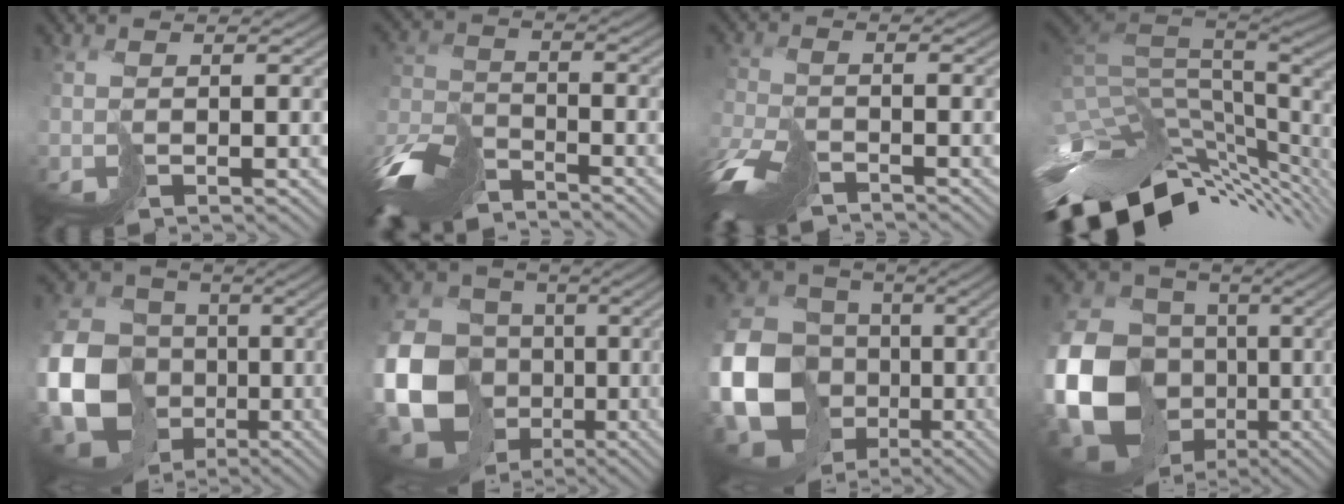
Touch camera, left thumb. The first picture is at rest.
{"total": 11.6, "force": [-9.5, 4.4, 4.8], "torque": [-0.119, -0.020, -0.191]}
{"total": 7.6, "force": [-6.1, 2.7, 3.7], "torque": [-0.093, -0.022, -0.122]}
{"total": 12.2, "force": [-2.6, 6.4, 10.1], "torque": [-0.210, -0.019, -0.031]}
{"total": 16.2, "force": [-3.7, 13.8, 7.6], "torque": [-0.224, -0.035, -0.065]}
{"total": 18.7, "force": [-4.1, 16.2, 8.3], "torque": [-0.227, -0.044, -0.092]}
{"total": 20.5, "force": [-4.8, 17.9, 8.7], "torque": [-0.240, -0.042, -0.109]}
{"total": 21.0, "force": [-4.4, 18.3, 9.3], "torque": [-0.250, -0.046, -0.096]}